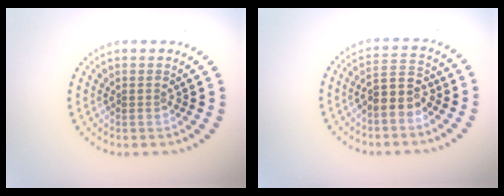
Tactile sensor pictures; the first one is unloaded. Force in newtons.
{"total": 3.2, "press": 3.1, "slide": 1.1}